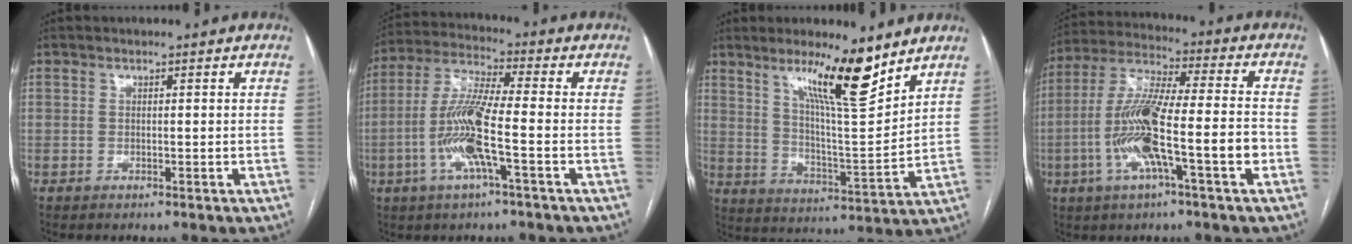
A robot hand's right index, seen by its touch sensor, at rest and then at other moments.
{"total": 11.0, "force": [-3.0, 0.7, 10.6], "torque": [-0.226, 0.001, -0.064]}
{"total": 12.4, "force": [8.5, 0.8, 9.0], "torque": [-0.150, -0.014, 0.146]}
{"total": 14.8, "force": [-4.2, 1.4, 14.1], "torque": [-0.273, 0.009, -0.079]}